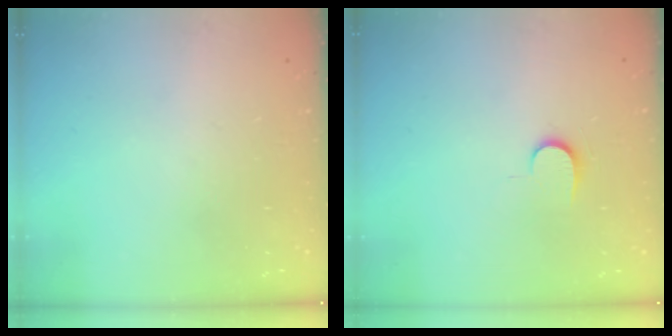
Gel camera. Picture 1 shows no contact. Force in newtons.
{"total": 6.9, "press": 6.9, "slide": 0.8}